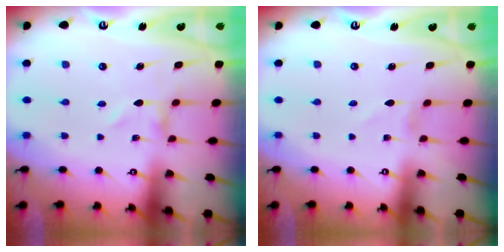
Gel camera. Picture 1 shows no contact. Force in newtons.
{"total": 1.2, "press": 1.2, "slide": 0.1}